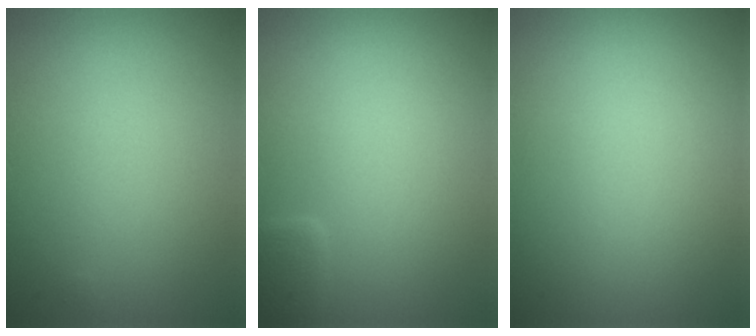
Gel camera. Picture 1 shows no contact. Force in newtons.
{"total": 1.5, "press": 1.5, "slide": 0.1}
{"total": 0.0}